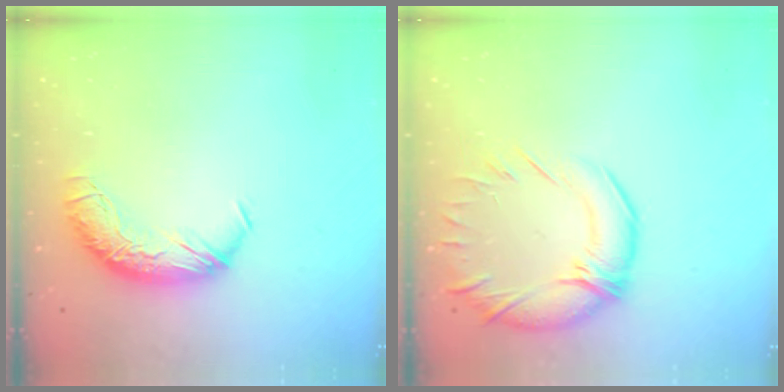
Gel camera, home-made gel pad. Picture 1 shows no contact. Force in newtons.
{"total": 5.5, "press": 3.9, "slide": 3.9}